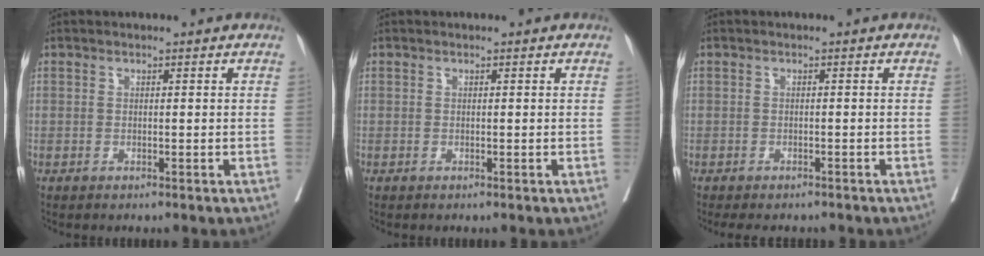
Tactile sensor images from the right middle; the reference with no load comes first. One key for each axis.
{"total": 0.0}
{"total": 6.0, "fx": -5.2, "fy": 1.9, "fz": 2.1, "tx": -0.019, "ty": -0.002, "tz": -0.067}